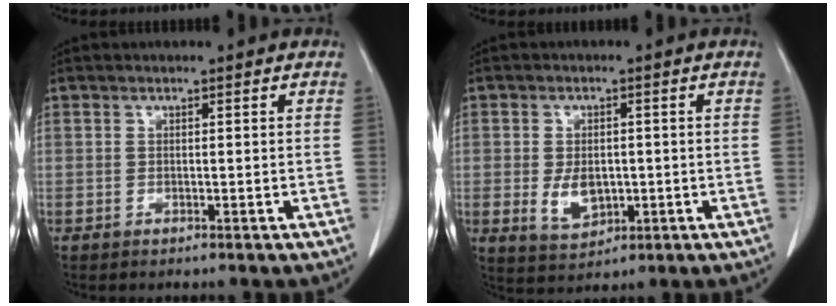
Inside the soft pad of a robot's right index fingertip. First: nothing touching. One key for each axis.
{"total": 5.3, "fx": -0.7, "fy": 3.4, "fz": 4.0, "tx": -0.074, "ty": -0.003, "tz": 0.001}